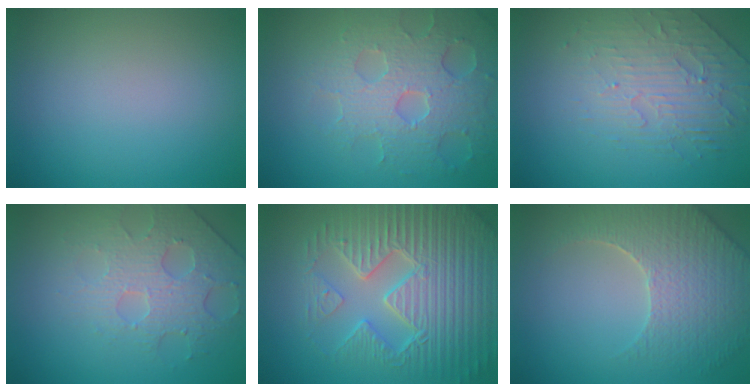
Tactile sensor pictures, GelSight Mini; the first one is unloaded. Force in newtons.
{"total": 6.1, "press": 5.1, "slide": 3.4}
{"total": 2.8, "press": 2.3, "slide": 1.6}
{"total": 3.8, "press": 3.6, "slide": 1.2}
{"total": 8.7, "press": 6.5, "slide": 5.8}
{"total": 5.1, "press": 4.7, "slide": 2.1}